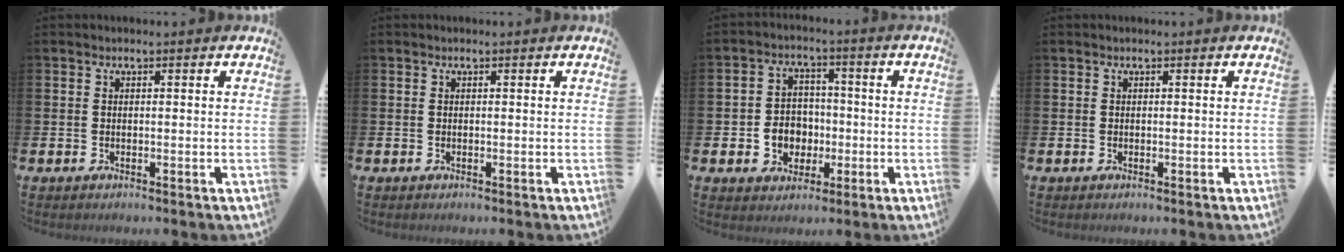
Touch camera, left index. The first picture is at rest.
{"total": 0.0}
{"total": 5.0, "force": [-0.8, 4.7, 1.6], "torque": [-0.031, 0.004, -0.020]}
{"total": 0.0}